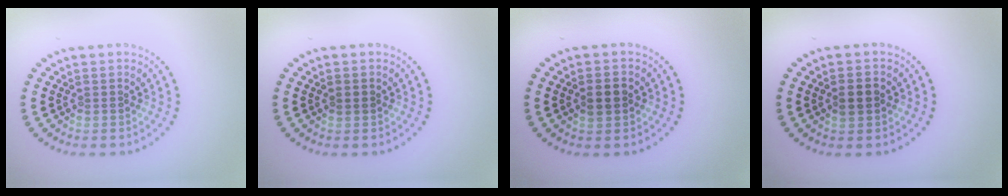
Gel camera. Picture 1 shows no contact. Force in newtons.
{"total": 1.0, "press": 1.0, "slide": 0.0}
{"total": 2.2, "press": 2.2, "slide": 0.1}
{"total": 2.2, "press": 2.2, "slide": 0.2}